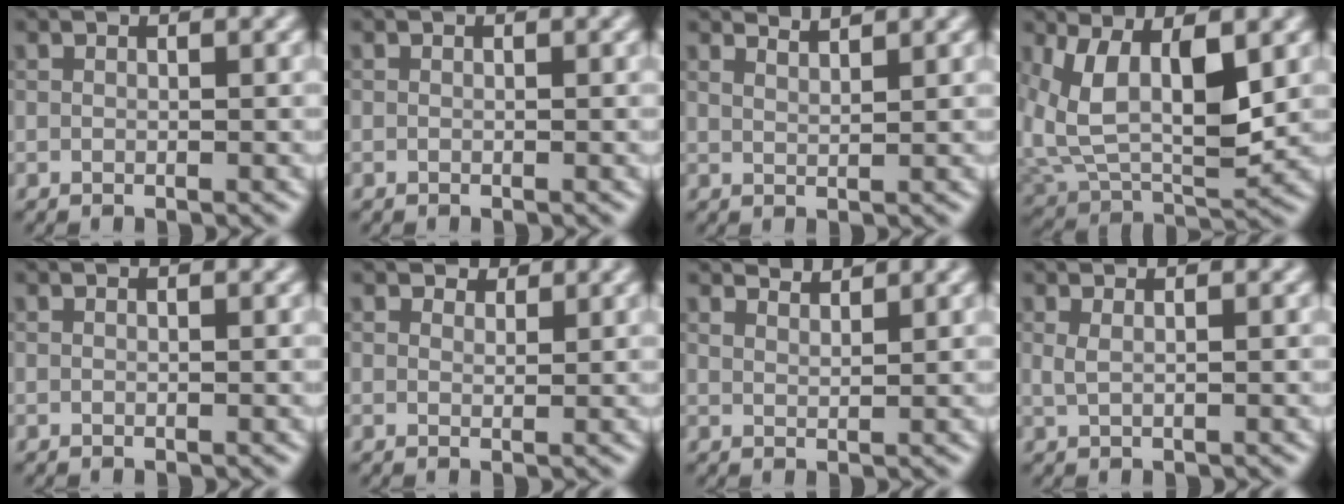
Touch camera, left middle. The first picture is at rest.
{"total": 0.5, "force": [-0.3, -0.2, -0.4], "torque": [0.000, -0.005, -0.002]}
{"total": 1.8, "force": [1.7, 0.1, 0.3], "torque": [0.000, 0.004, 0.020]}
{"total": 7.8, "force": [2.2, 4.2, 6.3], "torque": [-0.141, -0.011, 0.047]}
{"total": 0.0}
{"total": 1.4, "force": [1.3, 0.4, -0.1], "torque": [-0.011, -0.003, 0.017]}
{"total": 2.1, "force": [2.1, 0.0, 0.1], "torque": [-0.004, 0.001, 0.029]}
{"total": 0.9, "force": [0.4, 0.4, 0.7], "torque": [-0.017, -0.006, 0.003]}